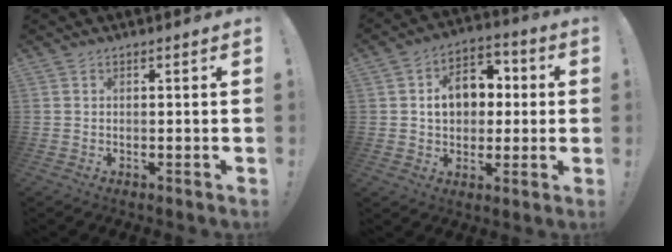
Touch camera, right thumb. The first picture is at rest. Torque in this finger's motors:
{"motor_torque": [0.15, 0.14, 0.03, 0.02, 0.03]}